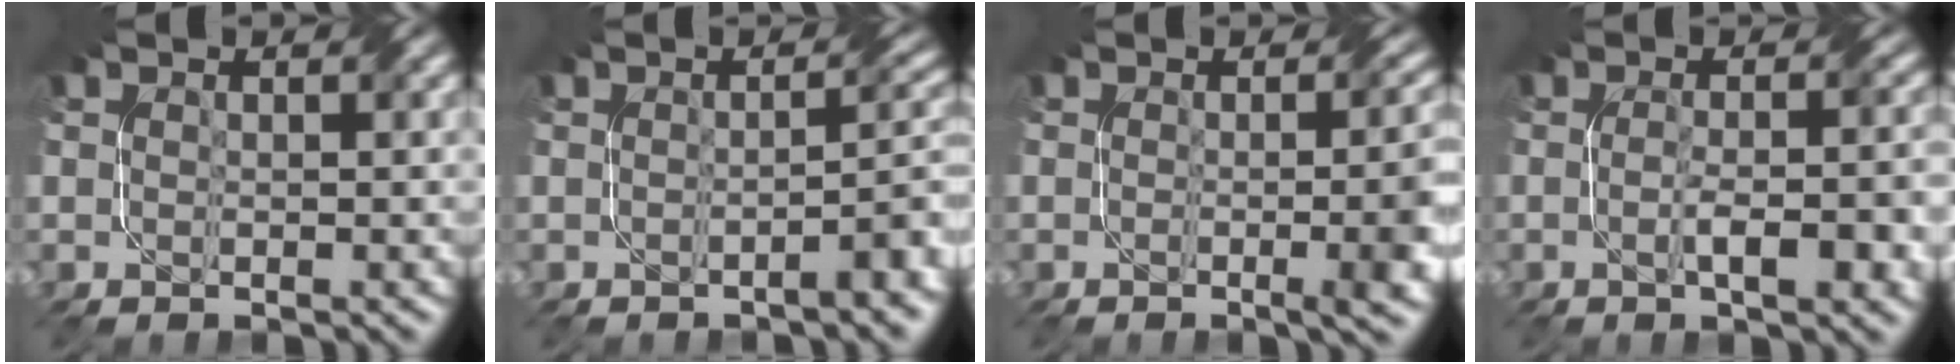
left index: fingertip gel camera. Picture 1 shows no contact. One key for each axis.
{"total": 3.3, "fx": -1.5, "fy": 0.7, "fz": 2.9, "tx": -0.033, "ty": 0.012, "tz": -0.031}
{"total": 7.0, "fx": -0.9, "fy": 2.4, "fz": 6.6, "tx": -0.052, "ty": 0.000, "tz": -0.011}
{"total": 4.8, "fx": -1.1, "fy": 1.1, "fz": 4.5, "tx": -0.069, "ty": 0.001, "tz": -0.015}